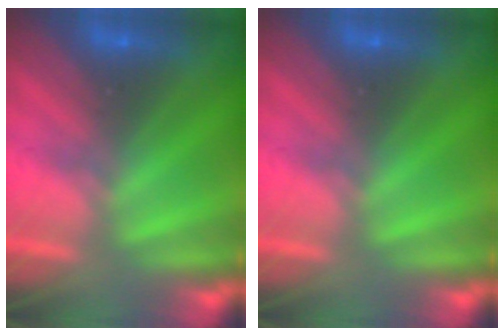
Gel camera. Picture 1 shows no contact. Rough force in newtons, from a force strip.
{"total": 0.0}